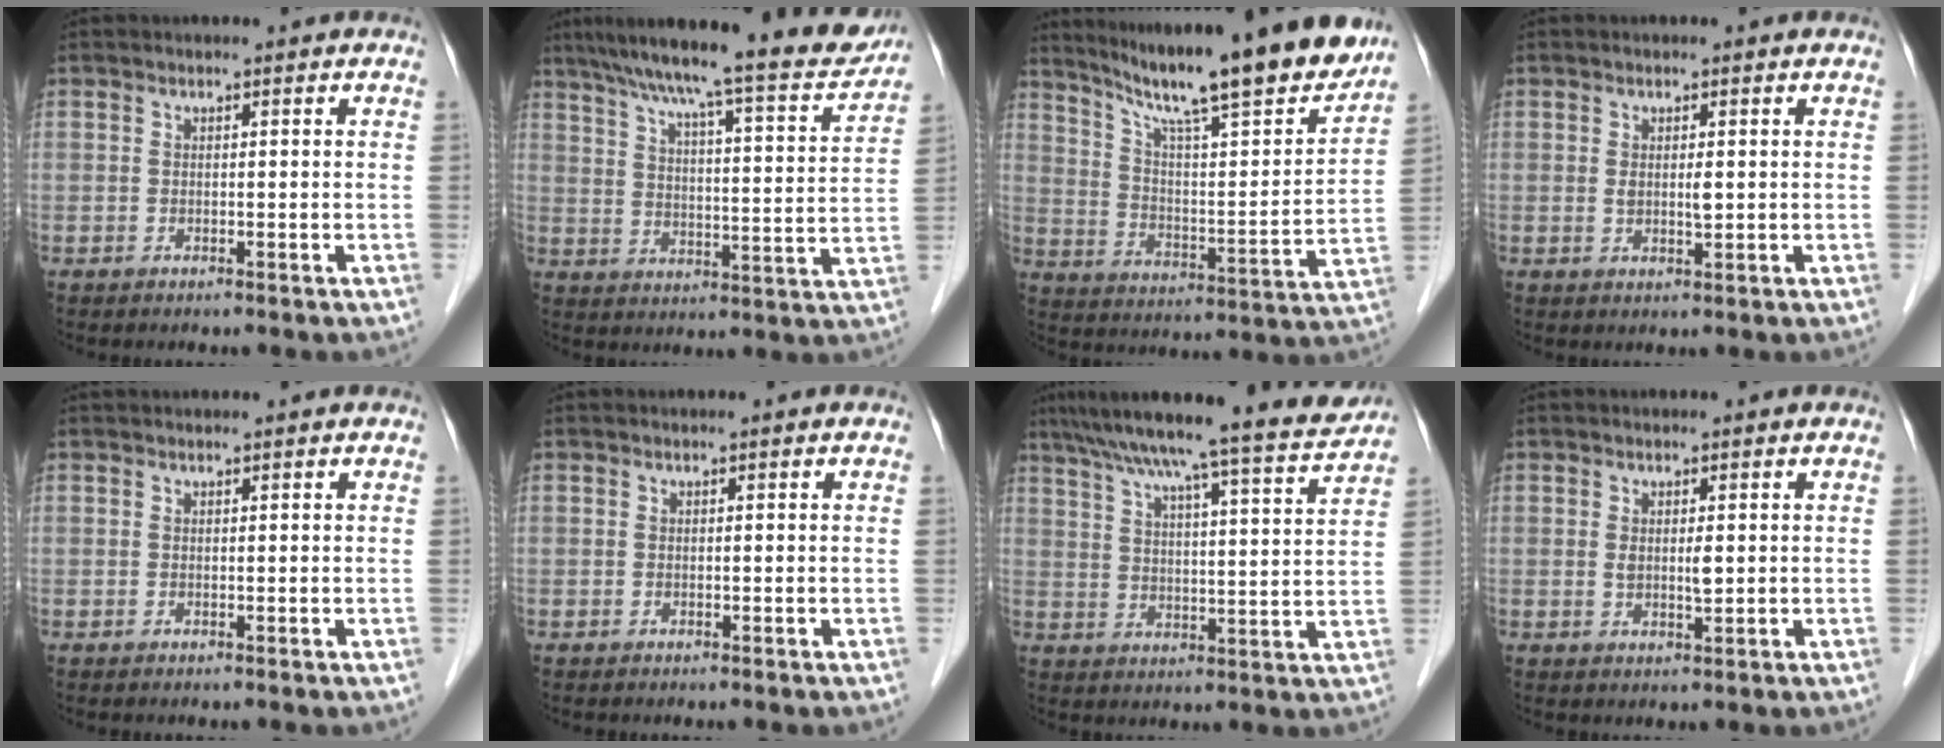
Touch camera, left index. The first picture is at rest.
{"total": 20.9, "force": [18.2, 1.6, 10.1], "torque": [-0.158, -0.014, 0.247]}
{"total": 21.0, "force": [18.0, 0.9, 10.6], "torque": [-0.172, -0.030, 0.270]}
{"total": 1.9, "force": [0.2, 0.5, 1.8], "torque": [-0.034, -0.003, 0.005]}
{"total": 1.4, "force": [1.3, 0.1, 0.3], "torque": [-0.008, 0.021, 0.021]}
{"total": 0.0}
{"total": 18.1, "force": [16.2, -0.7, 8.1], "torque": [-0.130, -0.016, 0.221]}
{"total": 2.2, "force": [0.3, 0.6, 2.1], "torque": [-0.038, -0.004, 0.006]}